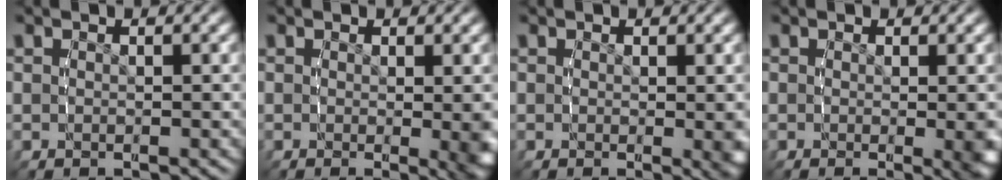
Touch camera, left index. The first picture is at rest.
{"total": 2.1, "force": [-0.1, 0.2, 2.1], "torque": [-0.019, -0.007, -0.003]}
{"total": 1.2, "force": [0.1, 0.1, 1.2], "torque": [-0.006, -0.003, 0.000]}
{"total": 1.7, "force": [-0.1, 0.1, 1.7], "torque": [-0.016, -0.005, -0.005]}